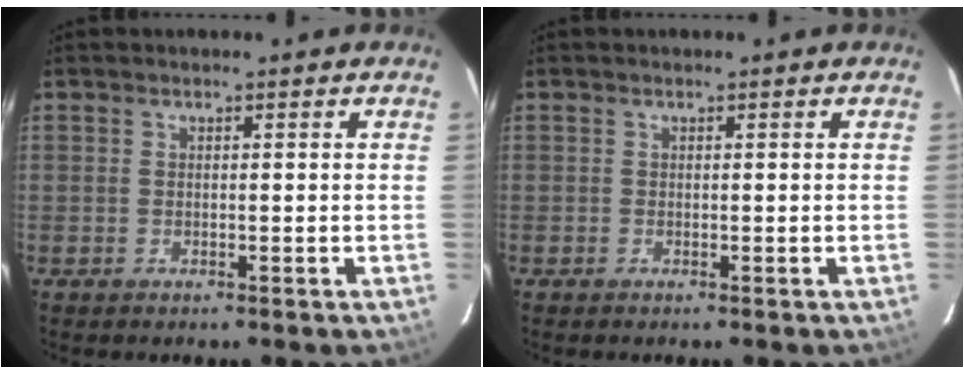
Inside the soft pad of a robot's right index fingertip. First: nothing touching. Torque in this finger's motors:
{"motor_torque": [-0.01, 0.04, 0.00, -0.02]}